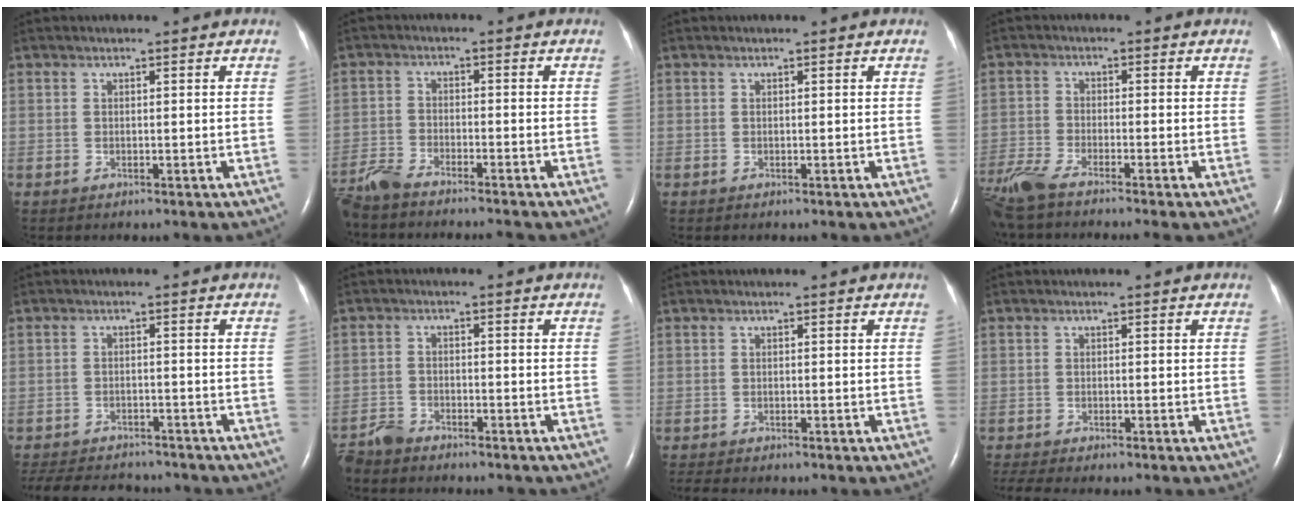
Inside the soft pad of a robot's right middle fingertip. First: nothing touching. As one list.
[{"total": 8.0, "force": [-7.3, 0.6, 3.1], "torque": [-0.058, -0.017, -0.126]}, {"total": 0.0}, {"total": 8.0, "force": [-6.8, -0.3, 4.2], "torque": [-0.084, -0.022, -0.124]}, {"total": 13.4, "force": [-11.9, 4.2, 4.5], "torque": [-0.105, -0.004, -0.163]}, {"total": 5.0, "force": [-4.8, 1.4, 0.8], "torque": [-0.018, -0.012, -0.085]}, {"total": 3.2, "force": [-2.8, 0.6, 1.4], "torque": [-0.024, -0.007, -0.038]}, {"total": 4.2, "force": [-3.6, 0.5, 2.1], "torque": [-0.037, -0.007, -0.054]}]